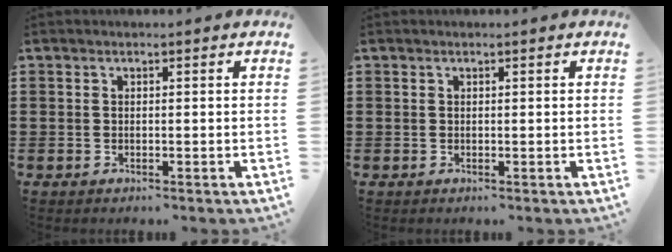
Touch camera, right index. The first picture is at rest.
{"total": 0.0}